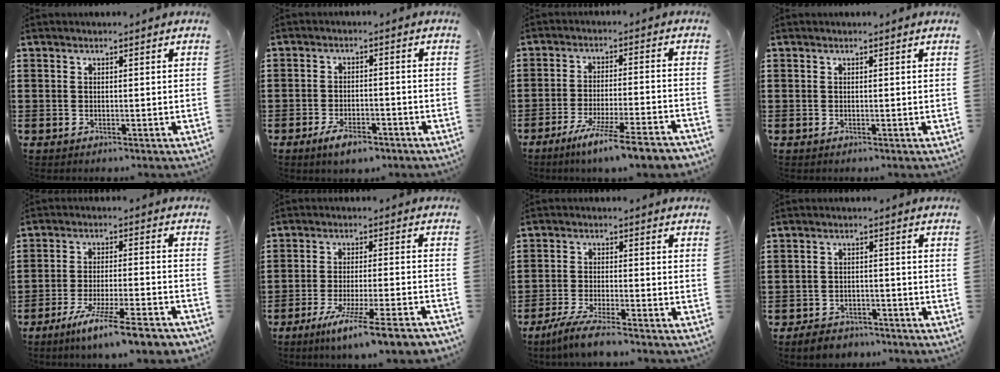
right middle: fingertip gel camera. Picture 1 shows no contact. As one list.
[{"total": 4.0, "force": [-2.9, 1.4, 2.4], "torque": [-0.046, 0.006, -0.054]}, {"total": 7.5, "force": [-6.1, -0.5, 4.3], "torque": [-0.077, -0.013, -0.114]}, {"total": 0.0}, {"total": 8.0, "force": [-6.5, -0.3, 4.6], "torque": [-0.091, -0.013, -0.123]}, {"total": 7.5, "force": [-5.9, -0.8, 4.5], "torque": [-0.081, -0.017, -0.112]}, {"total": 4.5, "force": [-3.9, 0.0, 2.3], "torque": [-0.059, -0.015, -0.079]}, {"total": 3.0, "force": [-2.8, 0.9, 0.1], "torque": [-0.010, 0.005, -0.061]}]